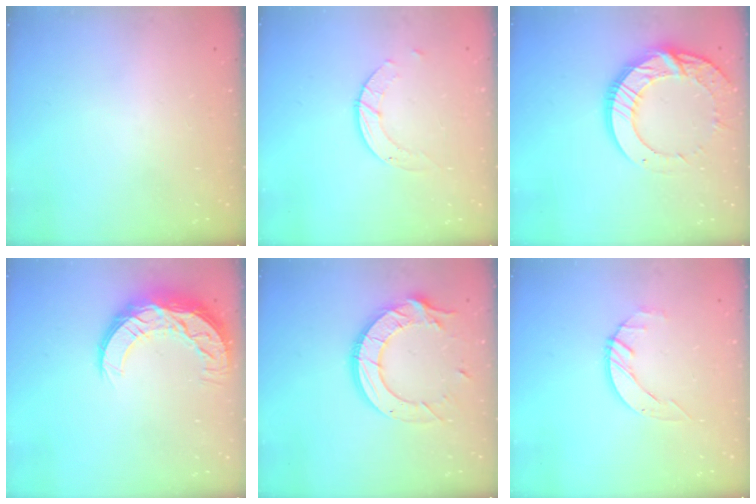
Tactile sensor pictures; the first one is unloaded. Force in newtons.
{"total": 4.5, "press": 4.5, "slide": 0.3}
{"total": 15.8, "press": 15.8, "slide": 1.3}
{"total": 13.1, "press": 13.1, "slide": 0.6}
{"total": 15.2, "press": 15.2, "slide": 1.3}
{"total": 2.7, "press": 2.7, "slide": 0.3}